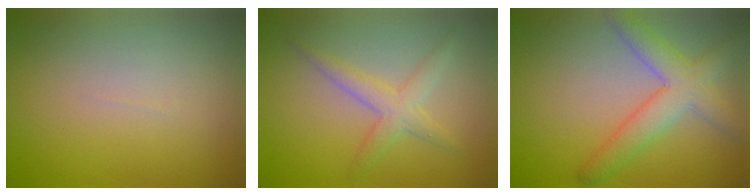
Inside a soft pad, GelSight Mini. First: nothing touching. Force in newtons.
{"total": 2.5, "press": 2.5, "slide": 0.1}
{"total": 4.8, "press": 4.8, "slide": 0.2}